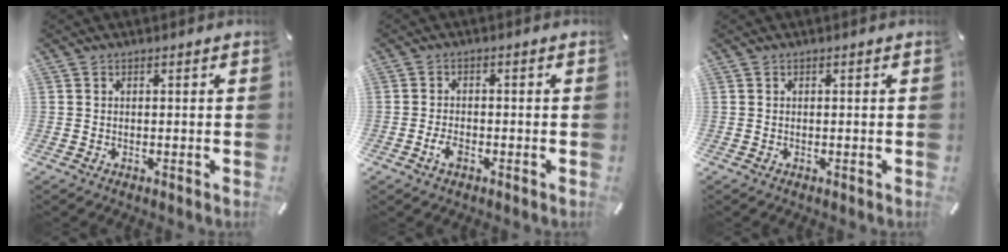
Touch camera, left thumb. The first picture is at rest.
{"total": 2.8, "force": [-1.6, 1.5, 1.8], "torque": [-0.043, 0.002, -0.032]}
{"total": 0.0}